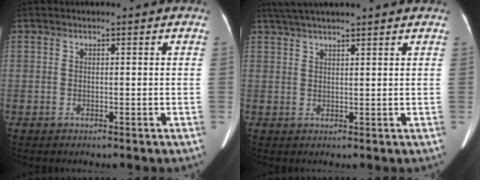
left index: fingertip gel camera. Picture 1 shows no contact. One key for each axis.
{"total": 8.8, "fx": 7.4, "fy": 0.4, "fz": 4.8, "tx": -0.081, "ty": 0.038, "tz": 0.111}